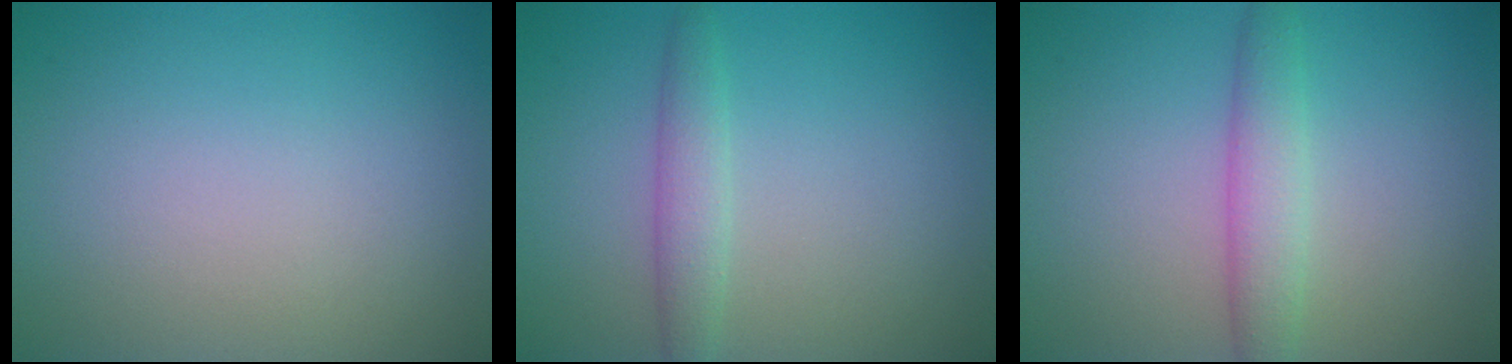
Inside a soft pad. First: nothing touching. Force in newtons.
{"total": 2.1, "press": 2.1, "slide": 0.1}
{"total": 2.9, "press": 2.9, "slide": 0.1}